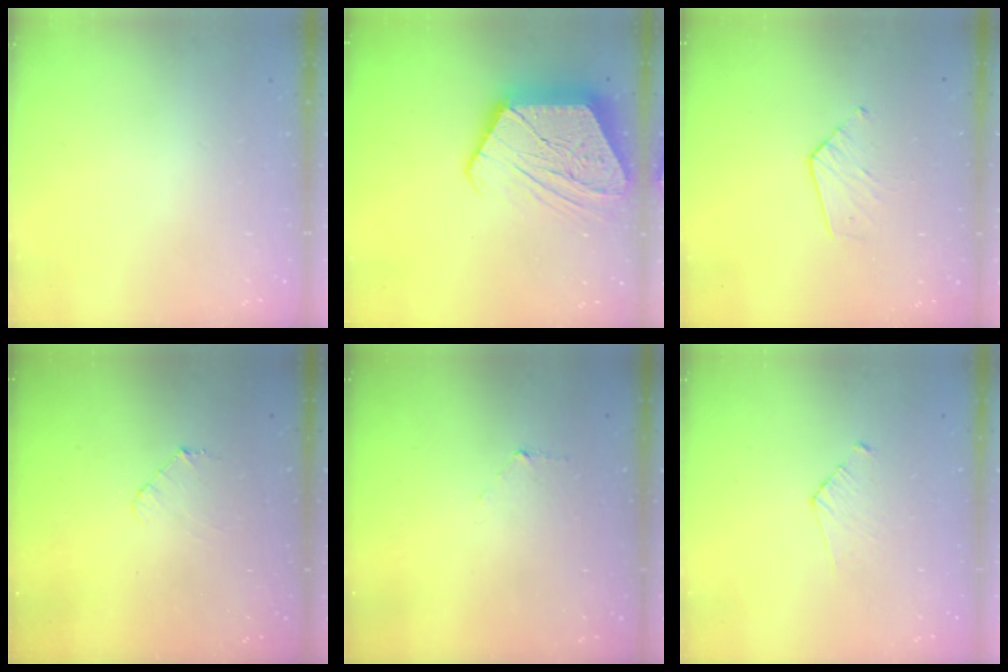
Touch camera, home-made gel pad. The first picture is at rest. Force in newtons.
{"total": 20.5, "press": 20.5, "slide": 1.6}
{"total": 7.1, "press": 7.1, "slide": 0.5}
{"total": 5.2, "press": 5.2, "slide": 0.4}
{"total": 3.6, "press": 3.6, "slide": 0.3}
{"total": 3.4, "press": 3.4, "slide": 0.3}